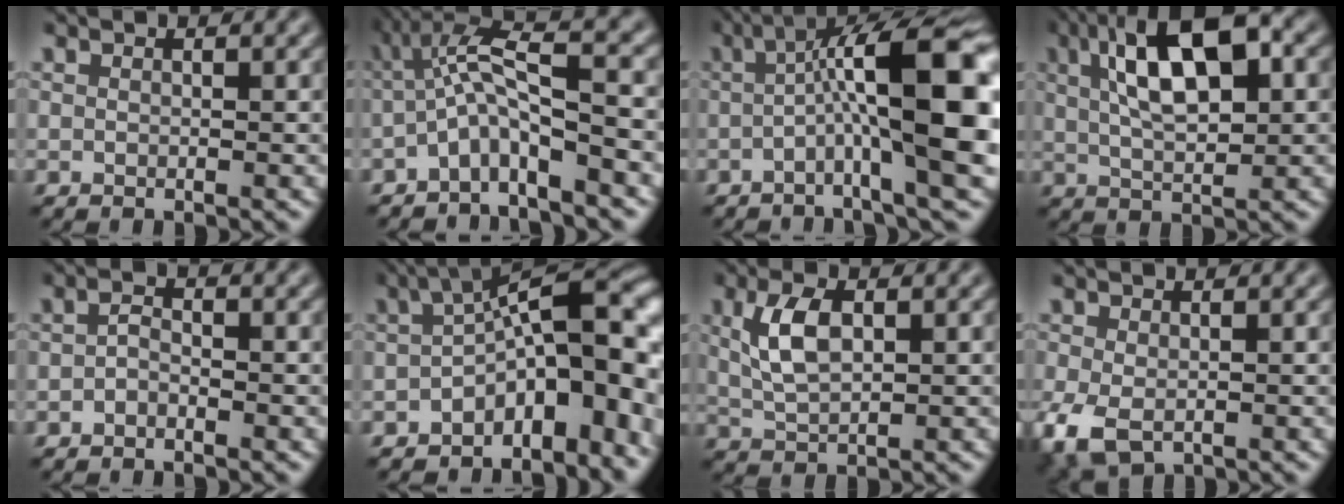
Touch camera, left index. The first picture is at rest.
{"total": 6.0, "force": [-1.7, 1.0, 5.7], "torque": [-0.107, 0.025, -0.046]}
{"total": 12.6, "force": [-0.6, 2.9, 12.3], "torque": [-0.179, 0.028, -0.015]}
{"total": 9.8, "force": [3.0, 3.8, 8.6], "torque": [-0.144, 0.017, 0.044]}
{"total": 1.0, "force": [-0.6, 0.4, 0.7], "torque": [-0.015, 0.003, -0.015]}
{"total": 9.2, "force": [-2.1, 3.9, 8.1], "torque": [-0.116, 0.020, -0.042]}
{"total": 4.0, "force": [0.9, 1.9, 3.4], "torque": [-0.077, 0.006, 0.019]}
{"total": 4.2, "force": [-1.4, 2.7, 2.9], "torque": [-0.077, -0.016, -0.026]}